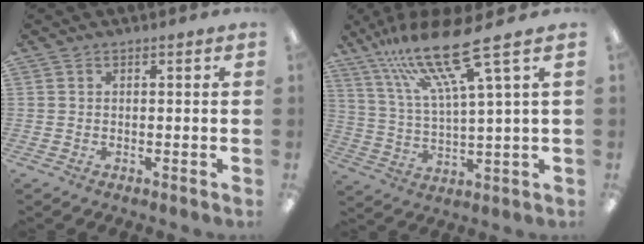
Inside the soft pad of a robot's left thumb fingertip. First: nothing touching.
{"total": 18.8, "force": [12.8, 2.7, 13.6], "torque": [-0.278, -0.063, 0.207]}